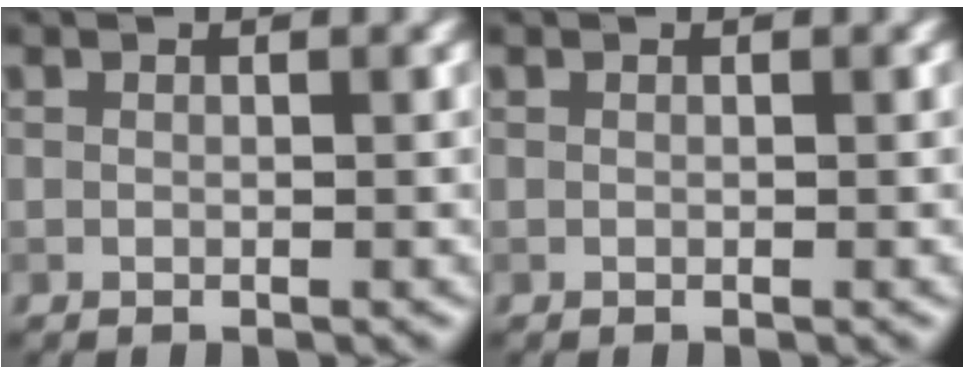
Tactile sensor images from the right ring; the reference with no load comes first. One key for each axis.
{"total": 0.0}